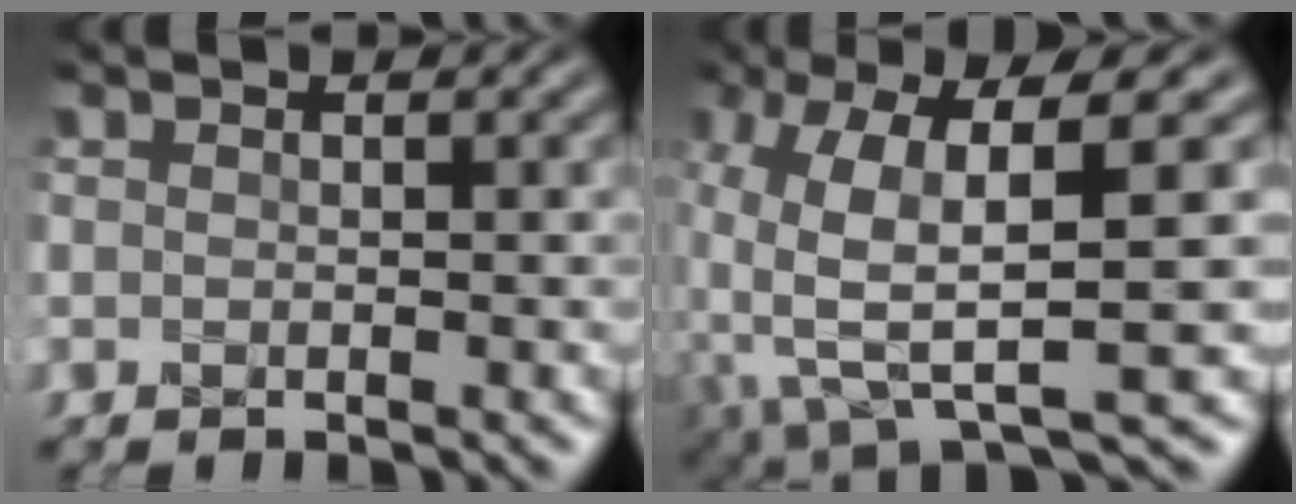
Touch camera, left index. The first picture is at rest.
{"total": 9.0, "force": [-0.7, 2.8, 8.5], "torque": [-0.173, -0.008, -0.013]}